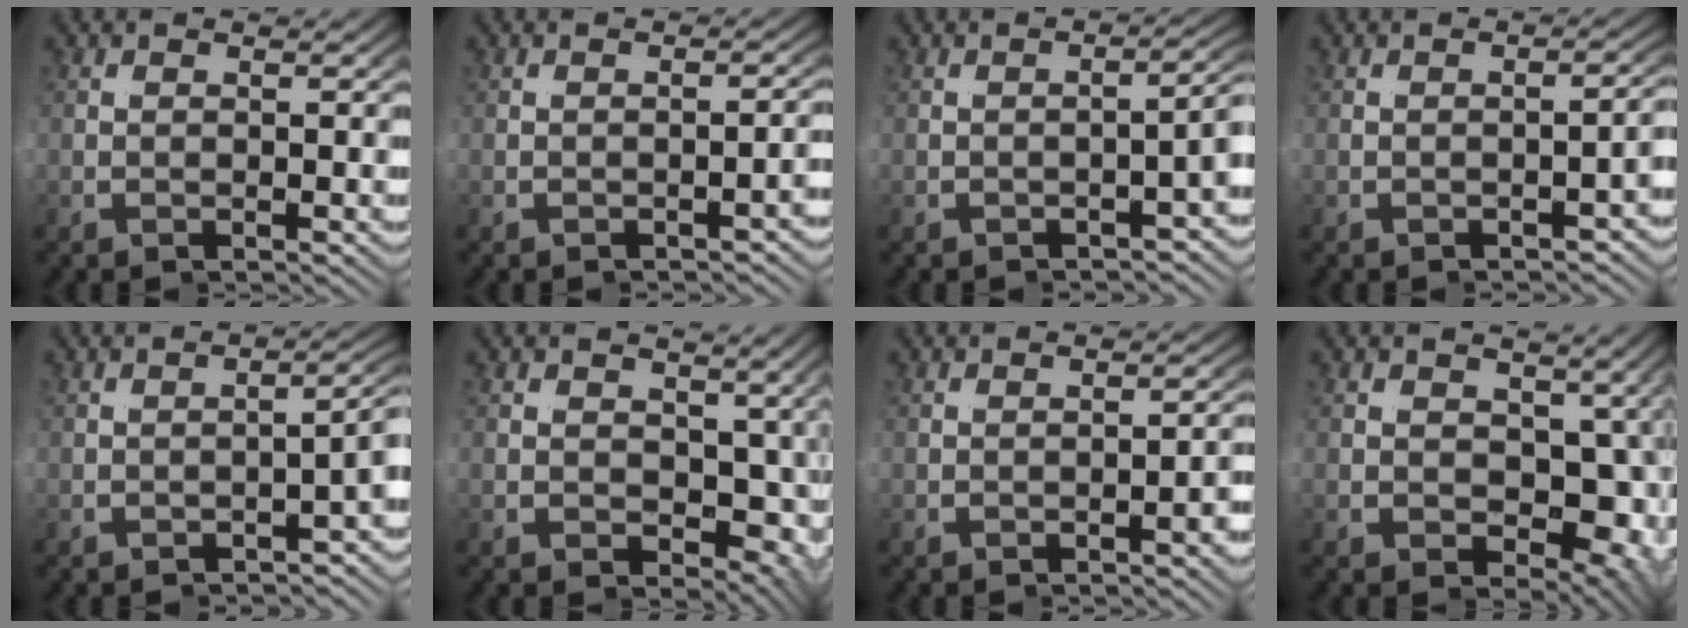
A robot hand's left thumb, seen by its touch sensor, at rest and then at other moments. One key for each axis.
{"total": 1.4, "fx": -0.3, "fy": -1.4, "fz": -0.1, "tx": -0.005, "ty": 0.012, "tz": -0.009}
{"total": 2.4, "fx": -0.9, "fy": -1.0, "fz": 2.0, "tx": -0.030, "ty": 0.016, "tz": -0.013}
{"total": 1.6, "fx": -0.7, "fy": -1.4, "fz": 0.2, "tx": -0.010, "ty": 0.012, "tz": -0.012}
{"total": 2.7, "fx": -1.2, "fy": -0.8, "fz": 2.3, "tx": -0.033, "ty": 0.013, "tz": -0.015}
{"total": 7.9, "fx": 0.0, "fy": 5.5, "fz": 5.7, "tx": -0.073, "ty": -0.013, "tz": 0.010}
{"total": 1.2, "fx": -0.6, "fy": -0.7, "fz": 0.8, "tx": -0.025, "ty": 0.004, "tz": -0.009}
{"total": 10.6, "fx": 0.1, "fy": 7.3, "fz": 7.7, "tx": -0.103, "ty": -0.014, "tz": 0.009}